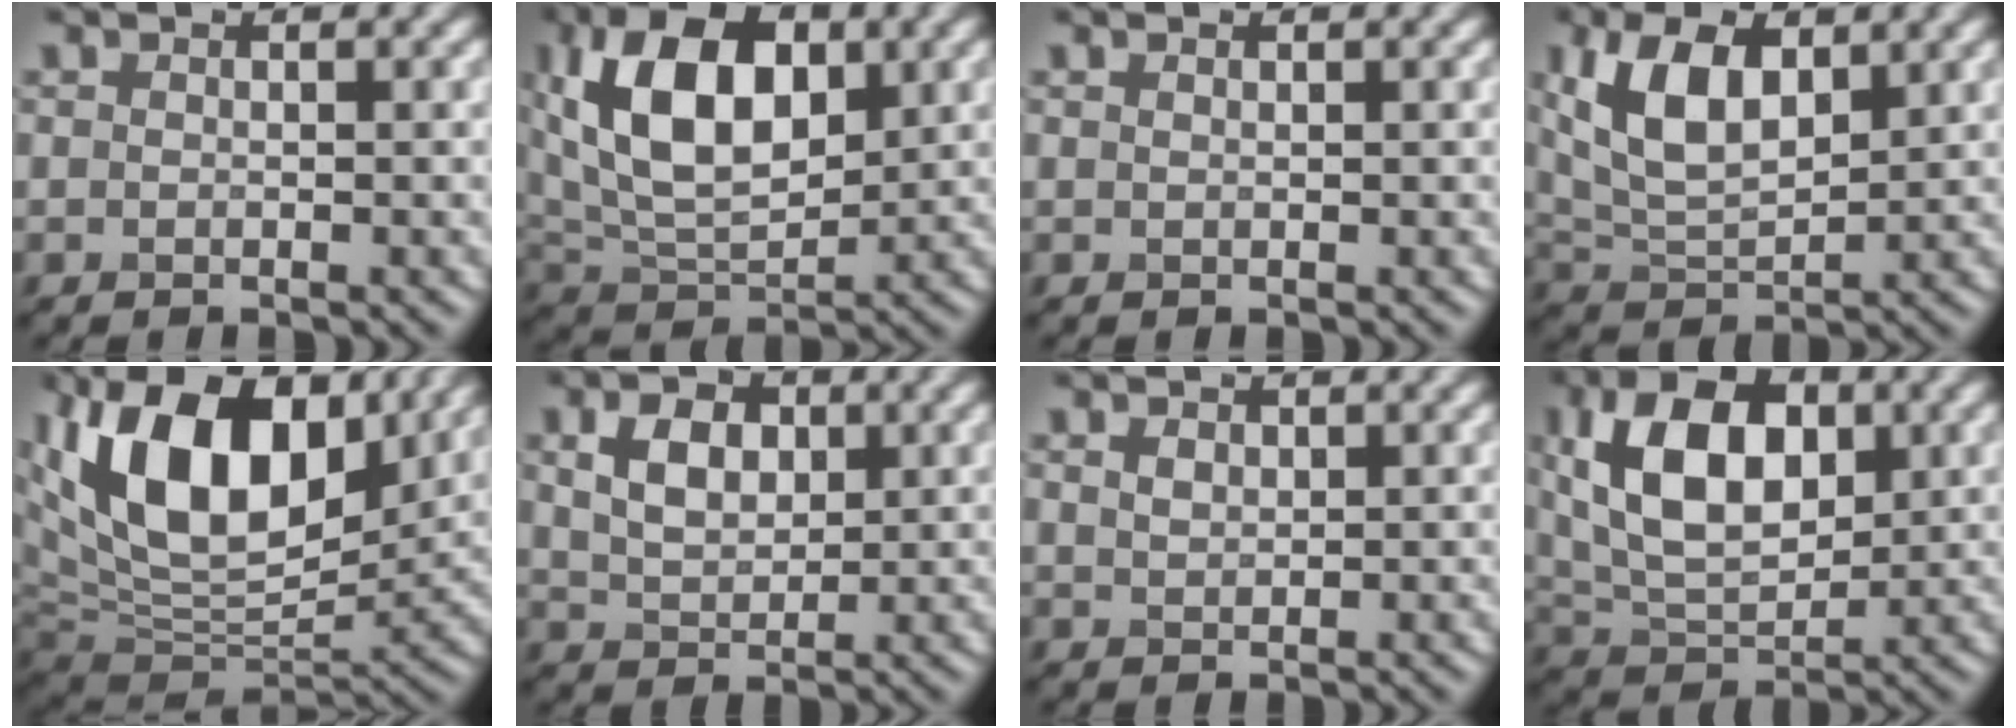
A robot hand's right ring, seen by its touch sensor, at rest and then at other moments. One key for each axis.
{"total": 12.3, "fx": 3.4, "fy": 6.9, "fz": 9.6, "tx": -0.178, "ty": 0.018, "tz": 0.054}
{"total": 0.0}
{"total": 8.0, "fx": 2.9, "fy": 4.1, "fz": 6.2, "tx": -0.135, "ty": 0.007, "tz": 0.053}
{"total": 15.3, "fx": 5.6, "fy": 8.5, "fz": 11.5, "tx": -0.202, "ty": 0.021, "tz": 0.090}
{"total": 4.4, "fx": 1.5, "fy": 2.8, "fz": 3.1, "tx": -0.061, "ty": 0.005, "tz": 0.026}
{"total": 1.2, "fx": 0.6, "fy": 0.8, "fz": 0.6, "tx": -0.012, "ty": 0.000, "tz": 0.013}
{"total": 10.8, "fx": 2.8, "fy": 6.2, "fz": 8.4, "tx": -0.159, "ty": 0.014, "tz": 0.042}